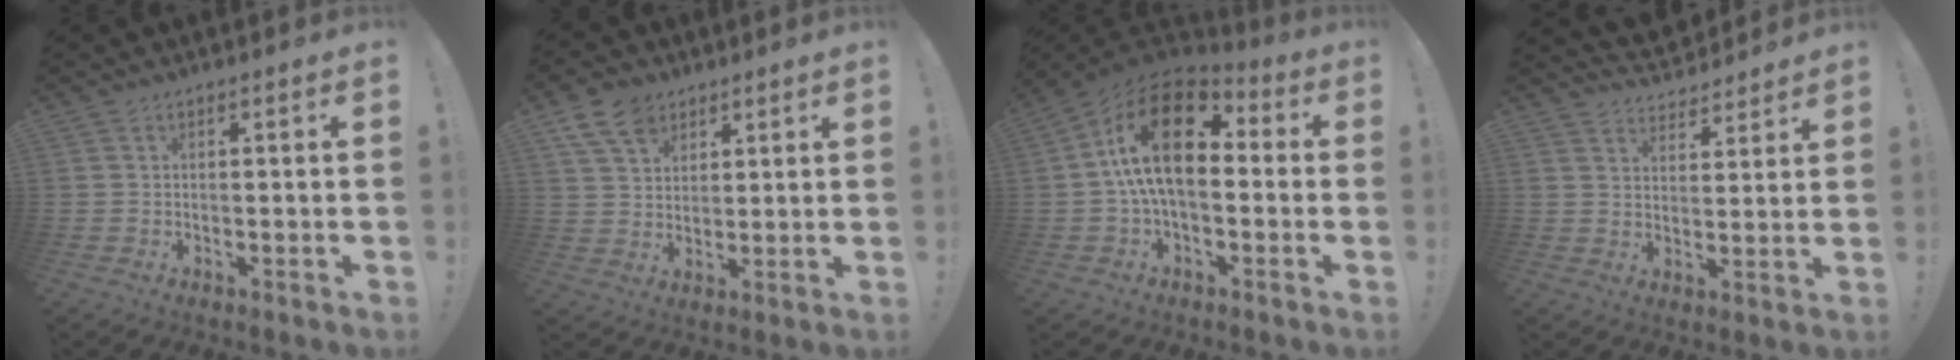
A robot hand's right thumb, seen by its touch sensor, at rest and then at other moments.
{"total": 10.2, "force": [6.0, 7.1, 4.2], "torque": [-0.067, -0.028, 0.117]}
{"total": 19.9, "force": [3.6, 10.2, 16.7], "torque": [-0.300, 0.000, 0.063]}
{"total": 5.8, "force": [5.2, 2.4, 0.6], "torque": [-0.002, -0.048, 0.095]}